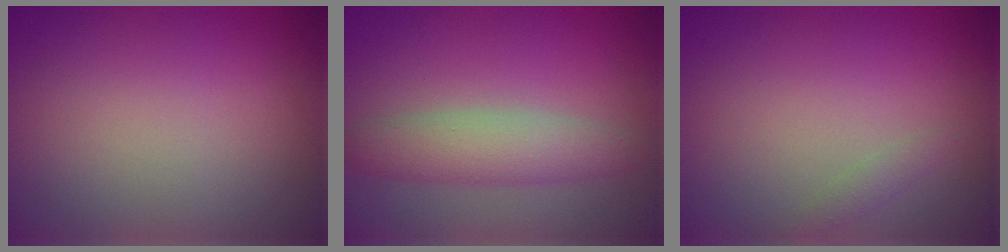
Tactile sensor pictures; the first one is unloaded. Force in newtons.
{"total": 3.8, "press": 3.8, "slide": 0.1}
{"total": 0.9, "press": 0.9, "slide": 0.0}